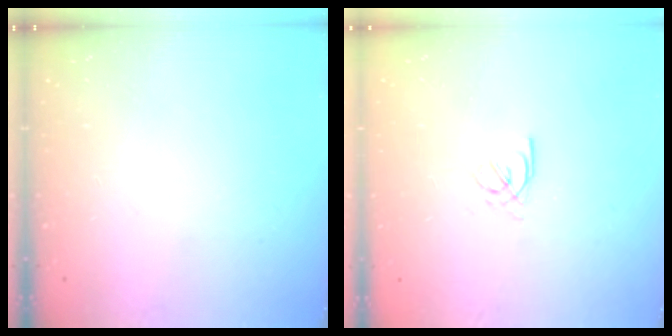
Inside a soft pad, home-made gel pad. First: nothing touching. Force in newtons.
{"total": 2.2, "press": 2.2, "slide": 0.4}